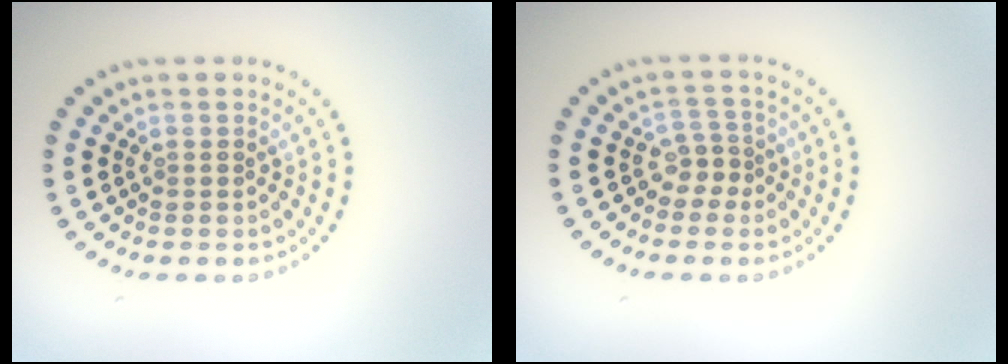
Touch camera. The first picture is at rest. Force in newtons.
{"total": 2.0, "press": 1.4, "slide": 1.4}